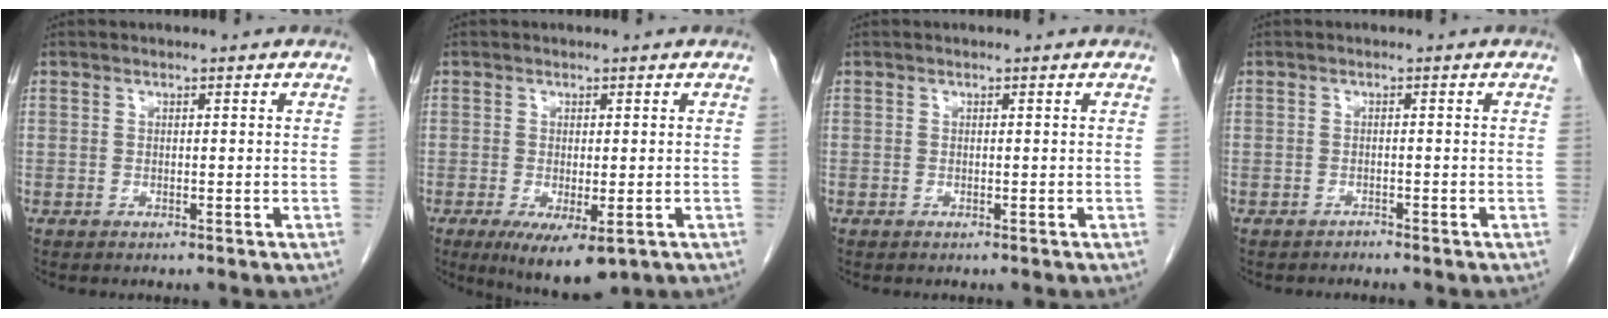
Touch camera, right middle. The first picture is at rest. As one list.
[{"total": 7.9, "force": [-4.1, 2.5, 6.3], "torque": [-0.091, -0.021, -0.059]}, {"total": 0.0}, {"total": 0.6, "force": [-0.6, 0.0, -0.1], "torque": [-0.006, -0.004, -0.012]}]